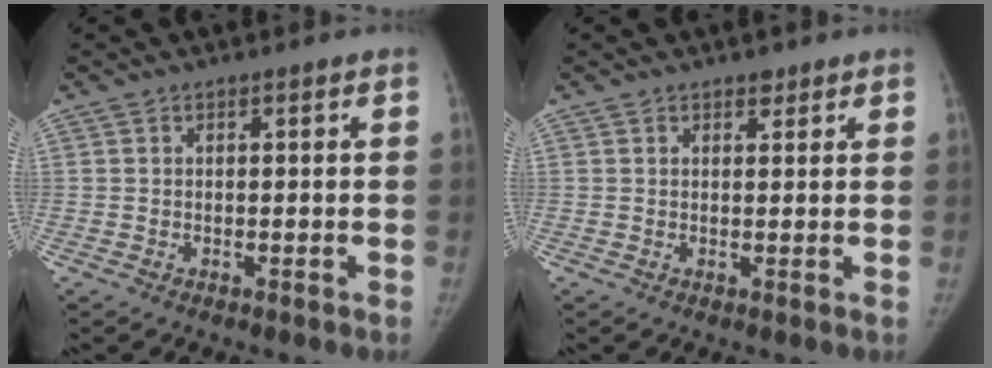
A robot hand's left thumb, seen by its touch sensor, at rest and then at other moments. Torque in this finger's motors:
{"motor_torque": [0.59, 0.05, 0.10, -0.07, 0.09]}